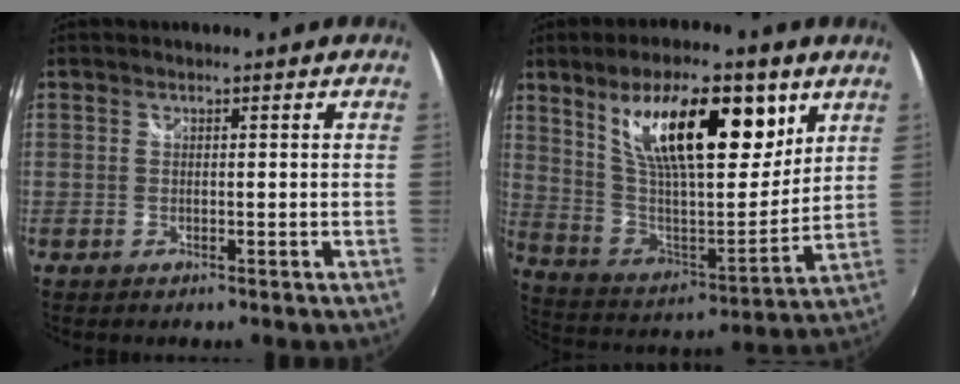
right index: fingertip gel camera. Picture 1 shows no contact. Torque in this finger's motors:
{"motor_torque": [1.04, 0.63, 1.05, 0.21]}